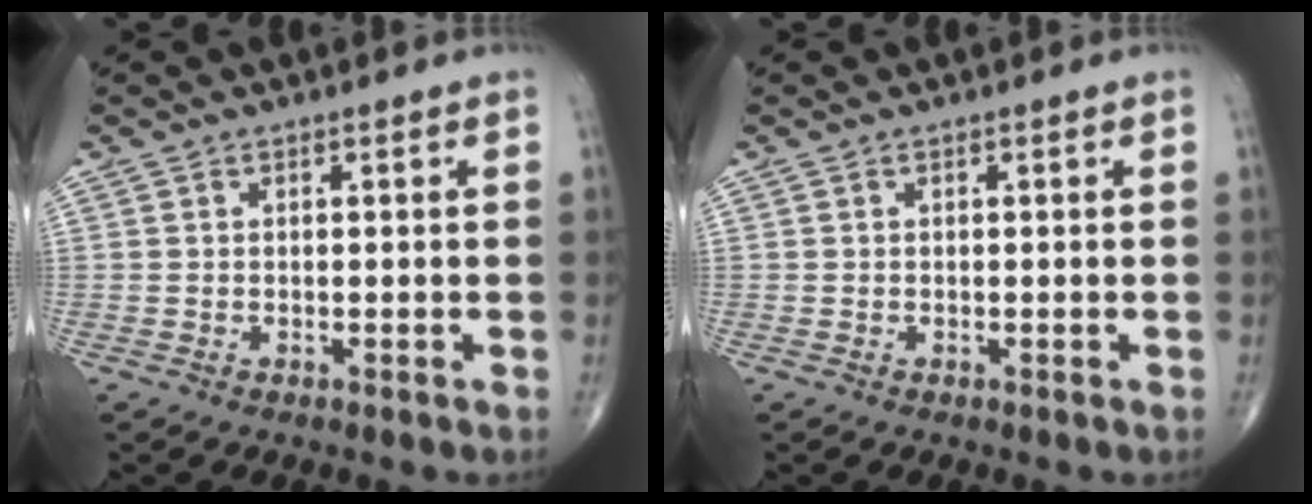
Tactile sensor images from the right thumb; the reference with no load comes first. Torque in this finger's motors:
{"motor_torque": [0.00, 0.00, 0.00, 0.00, 0.00]}